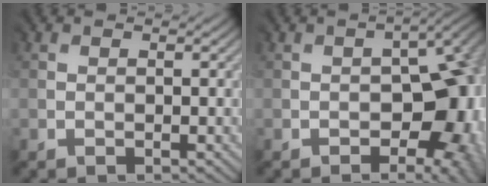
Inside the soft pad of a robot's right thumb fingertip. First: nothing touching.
{"total": 14.8, "force": [-4.8, 8.7, 11.0], "torque": [-0.083, 0.001, -0.046]}